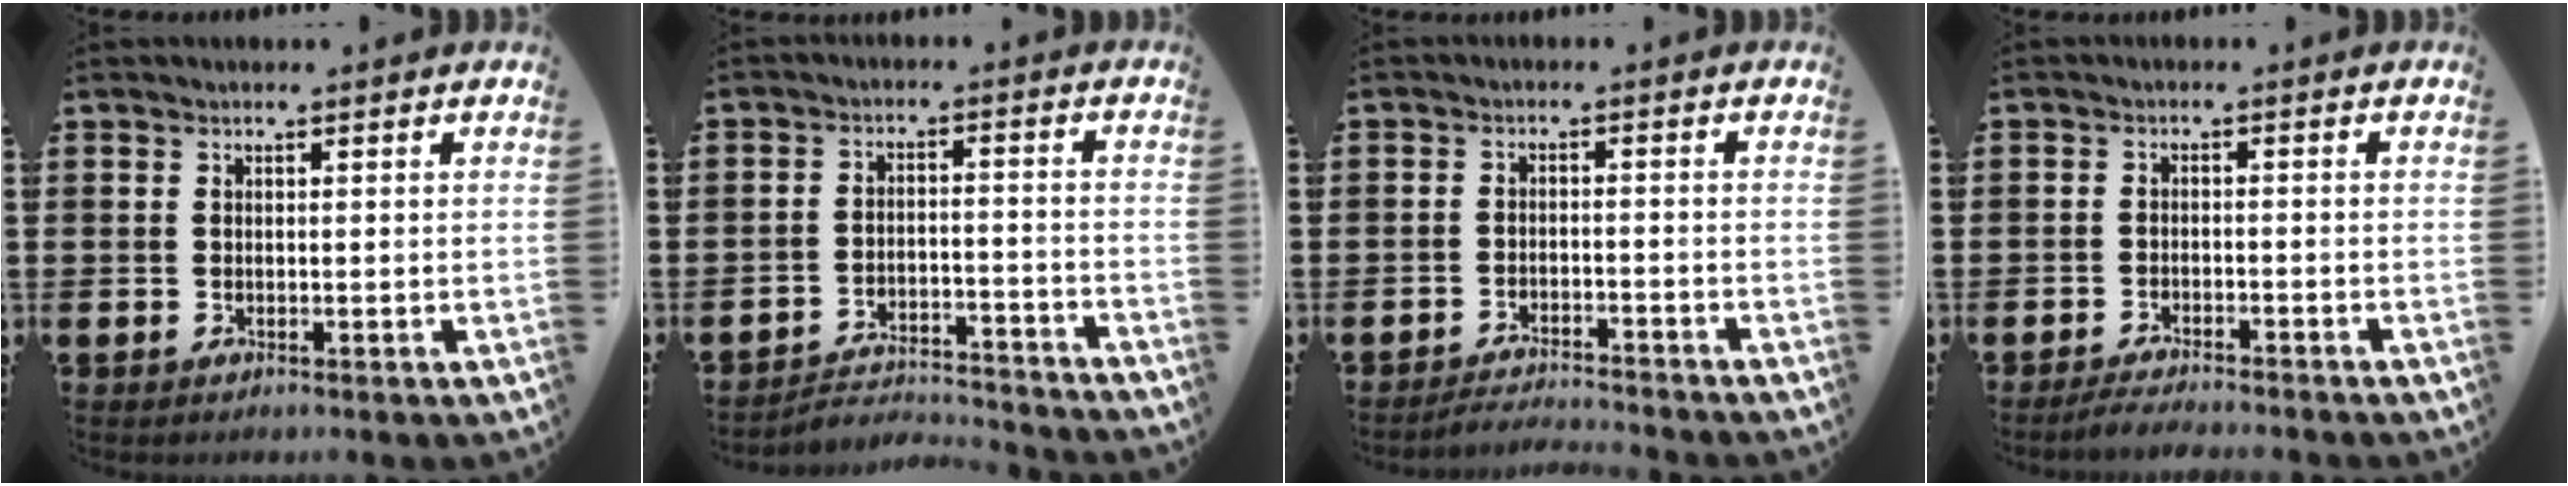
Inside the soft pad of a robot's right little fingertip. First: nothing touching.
{"total": 3.1, "force": [-3.1, 0.3, 0.2], "torque": [-0.009, 0.004, -0.070]}
{"total": 2.5, "force": [-2.5, -0.2, 0.1], "torque": [-0.005, 0.003, -0.053]}
{"total": 2.1, "force": [-2.1, -0.1, 0.5], "torque": [-0.009, 0.005, -0.041]}